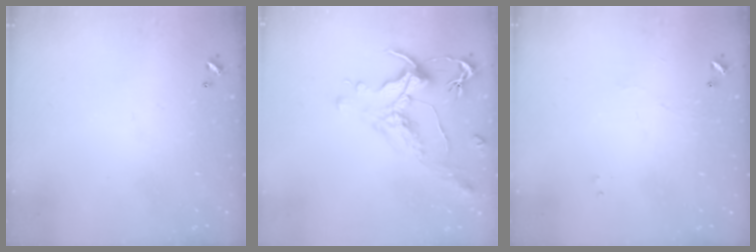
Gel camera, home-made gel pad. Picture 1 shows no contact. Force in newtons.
{"total": 1.7, "press": 1.1, "slide": 1.3}
{"total": 1.2, "press": 1.1, "slide": 0.3}